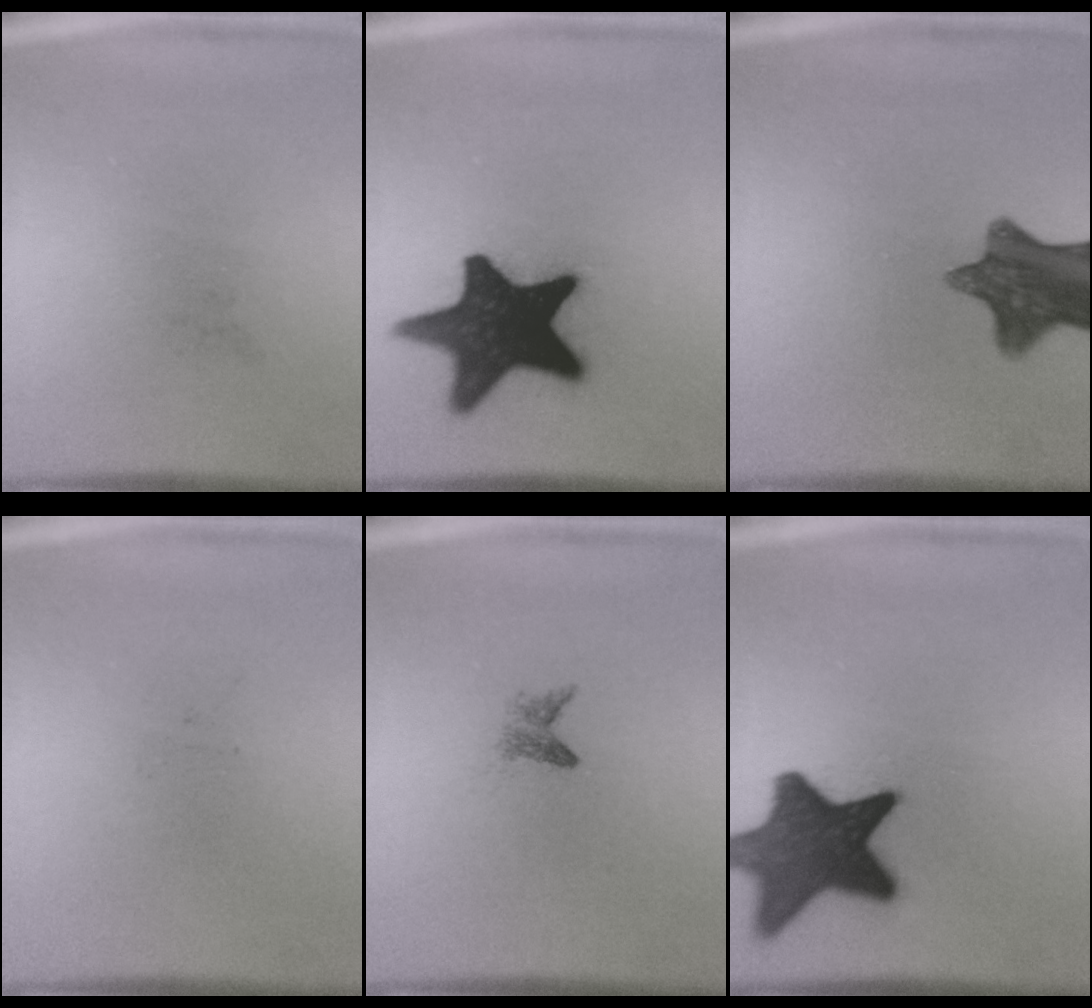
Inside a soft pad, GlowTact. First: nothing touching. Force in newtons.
{"total": 19.1}
{"total": 11.2}
{"total": 0.0}
{"total": 1.4}
{"total": 14.3}